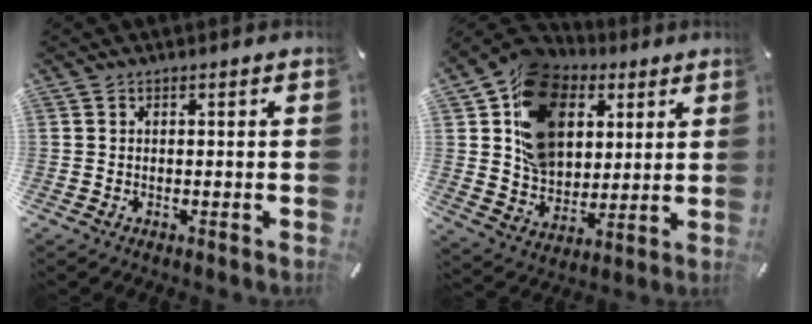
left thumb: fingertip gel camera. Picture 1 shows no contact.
{"total": 17.7, "force": [6.3, 13.7, 9.4], "torque": [-0.174, -0.011, 0.122]}